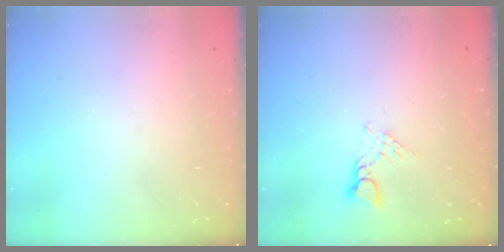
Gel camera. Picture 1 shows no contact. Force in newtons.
{"total": 3.0, "press": 3.0, "slide": 0.4}